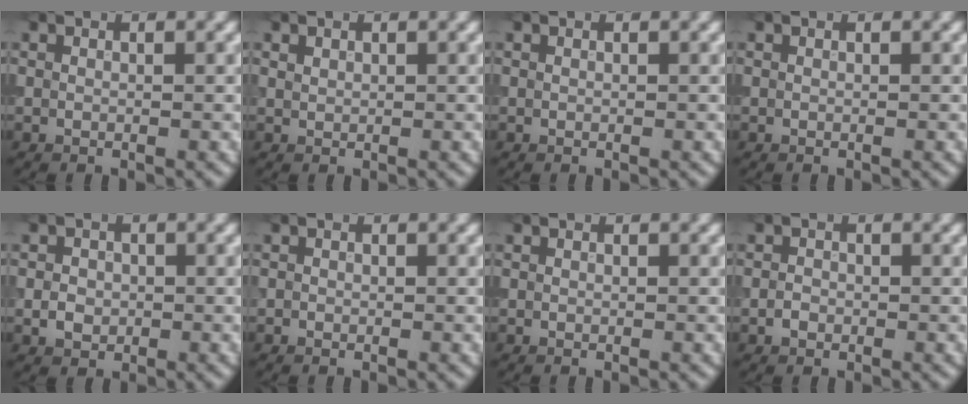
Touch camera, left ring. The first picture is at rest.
{"total": 0.6, "force": [0.5, 0.4, 0.2], "torque": [-0.004, 0.000, 0.011]}
{"total": 0.0}
{"total": 0.0}
{"total": 1.7, "force": [-0.3, 1.5, 0.8], "torque": [-0.010, -0.002, -0.009]}
{"total": 0.0}
{"total": 0.0}
{"total": 1.0, "force": [-0.4, 0.7, 0.5], "torque": [-0.007, 0.000, -0.010]}